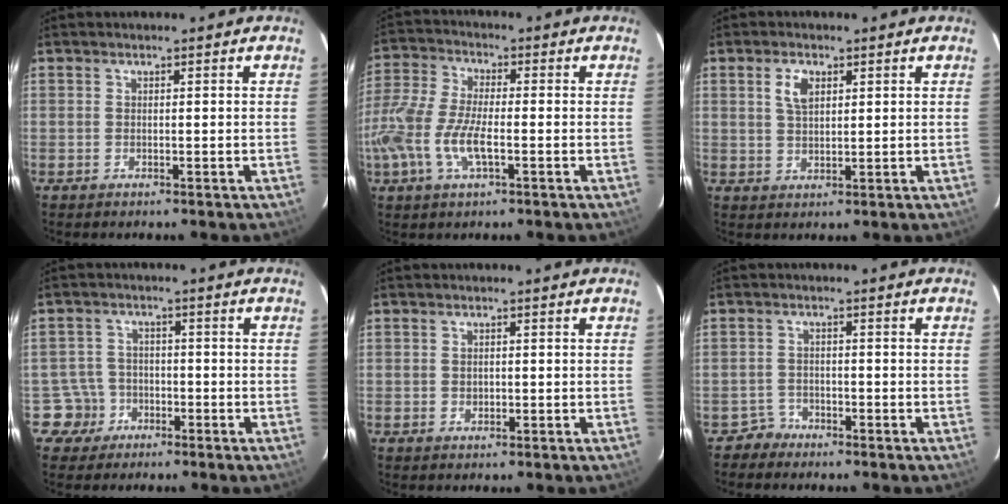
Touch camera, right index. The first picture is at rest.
{"total": 12.1, "force": [-3.4, 4.5, 10.7], "torque": [-0.240, -0.004, -0.071]}
{"total": 4.0, "force": [1.6, 2.2, 2.9], "torque": [-0.055, 0.007, 0.031]}
{"total": 4.3, "force": [-1.9, 3.9, -0.3], "torque": [0.002, 0.018, -0.032]}
{"total": 1.2, "force": [0.0, 1.0, 0.6], "torque": [-0.008, 0.003, 0.001]}
{"total": 1.9, "force": [-1.4, 1.1, -0.7], "torque": [0.011, 0.010, -0.026]}